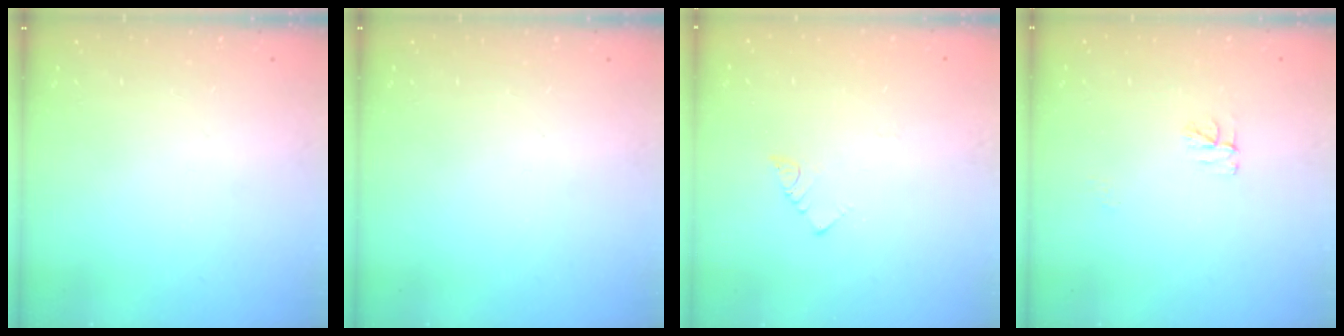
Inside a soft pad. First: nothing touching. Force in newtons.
{"total": 0.0}
{"total": 3.2, "press": 3.2, "slide": 0.2}
{"total": 3.9, "press": 3.9, "slide": 0.2}